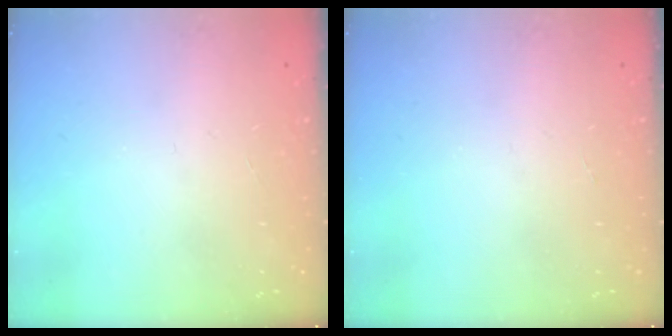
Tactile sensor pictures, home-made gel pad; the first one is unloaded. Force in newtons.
{"total": 0.0}